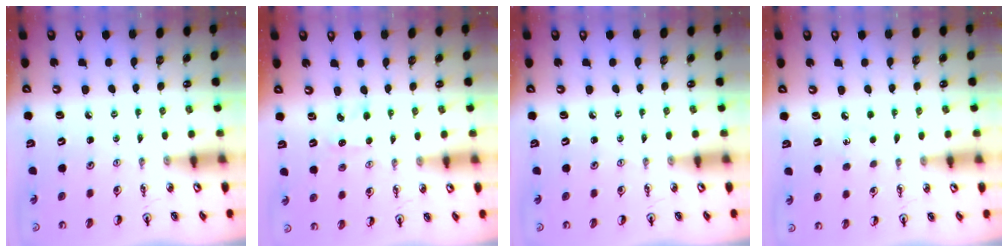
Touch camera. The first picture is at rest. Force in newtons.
{"total": 4.2, "press": 4.2, "slide": 0.5}
{"total": 0.0}
{"total": 3.9, "press": 3.9, "slide": 0.6}